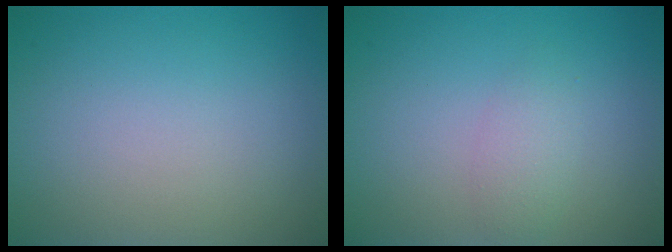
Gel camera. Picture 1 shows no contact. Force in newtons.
{"total": 1.6, "press": 1.6, "slide": 0.0}